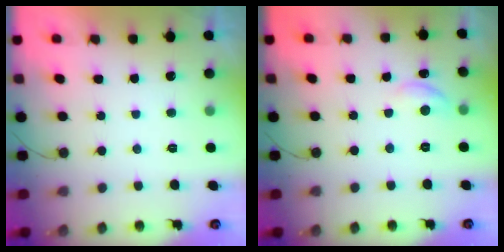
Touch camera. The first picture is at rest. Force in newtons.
{"total": 7.1, "press": 7.1, "slide": 0.7}